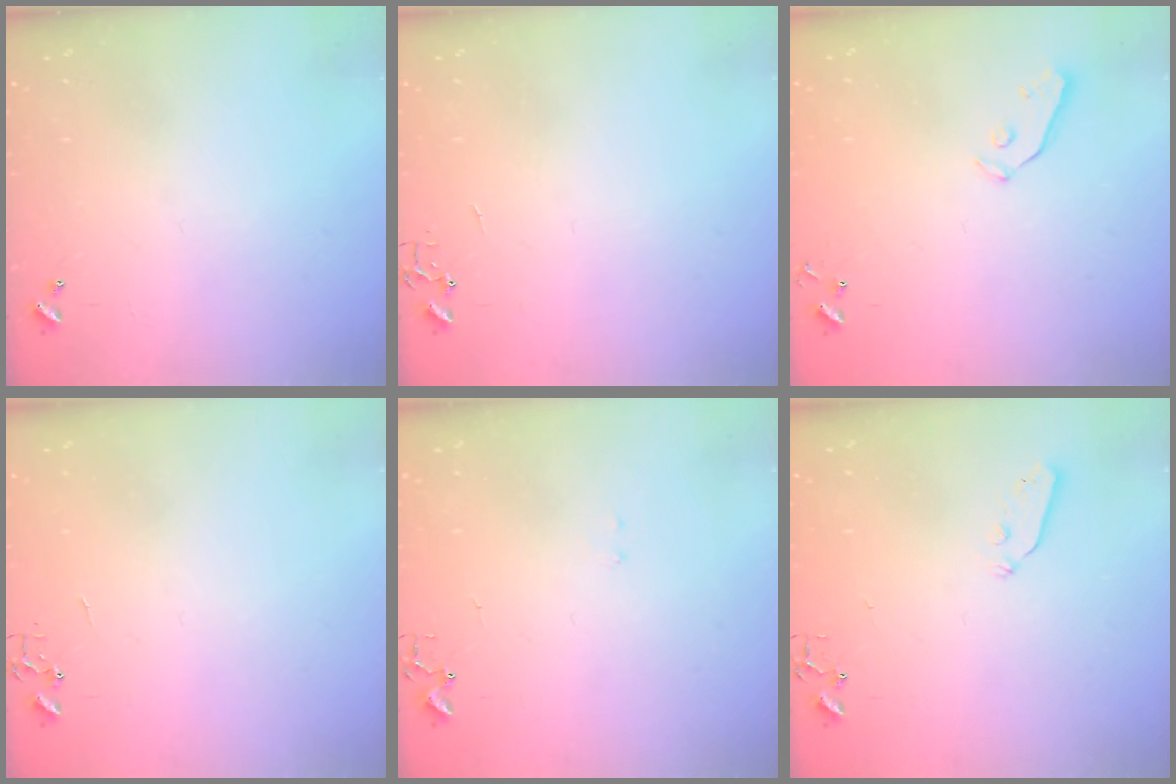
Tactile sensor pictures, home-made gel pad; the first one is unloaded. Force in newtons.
{"total": 0.0}
{"total": 3.3, "press": 3.2, "slide": 0.5}
{"total": 0.0}
{"total": 6.8, "press": 6.8, "slide": 0.6}
{"total": 3.1, "press": 3.0, "slide": 0.4}